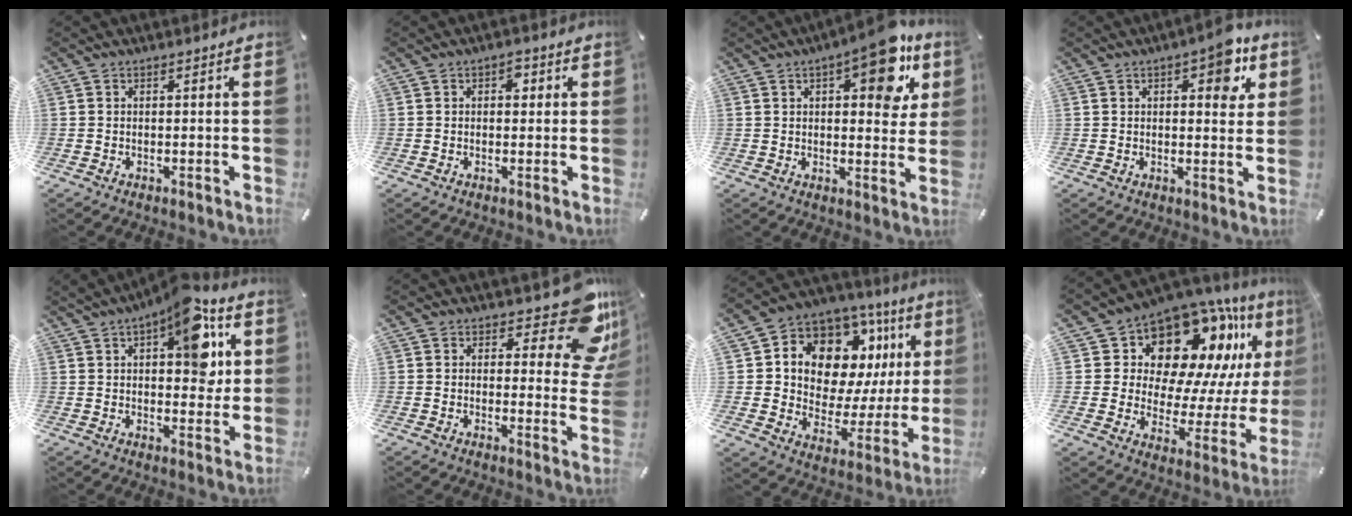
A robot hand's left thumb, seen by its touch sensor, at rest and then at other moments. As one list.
[{"total": 2.5, "force": [0.7, 1.6, 1.7], "torque": [-0.013, -0.001, 0.004]}, {"total": 13.6, "force": [6.5, 6.0, 10.3], "torque": [-0.125, -0.030, 0.102]}, {"total": 8.6, "force": [3.9, 4.1, 6.5], "torque": [-0.069, -0.020, 0.056]}, {"total": 13.8, "force": [6.1, 6.6, 10.5], "torque": [-0.124, -0.032, 0.099]}, {"total": 15.5, "force": [9.1, 6.3, 10.8], "torque": [-0.115, -0.075, 0.152]}, {"total": 13.2, "force": [7.7, 8.8, 6.2], "torque": [-0.102, -0.073, 0.137]}, {"total": 15.6, "force": [11.3, 9.0, 6.1], "torque": [-0.088, -0.115, 0.191]}]